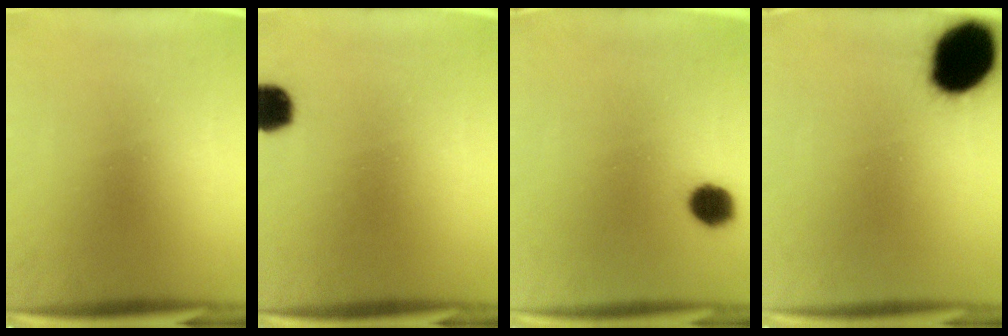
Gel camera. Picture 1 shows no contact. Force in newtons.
{"total": 5.8}
{"total": 5.9}
{"total": 18.7}